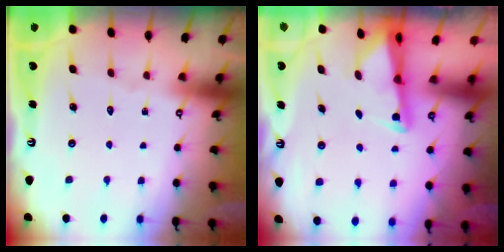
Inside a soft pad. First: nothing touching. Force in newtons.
{"total": 2.1, "press": 2.1, "slide": 0.3}